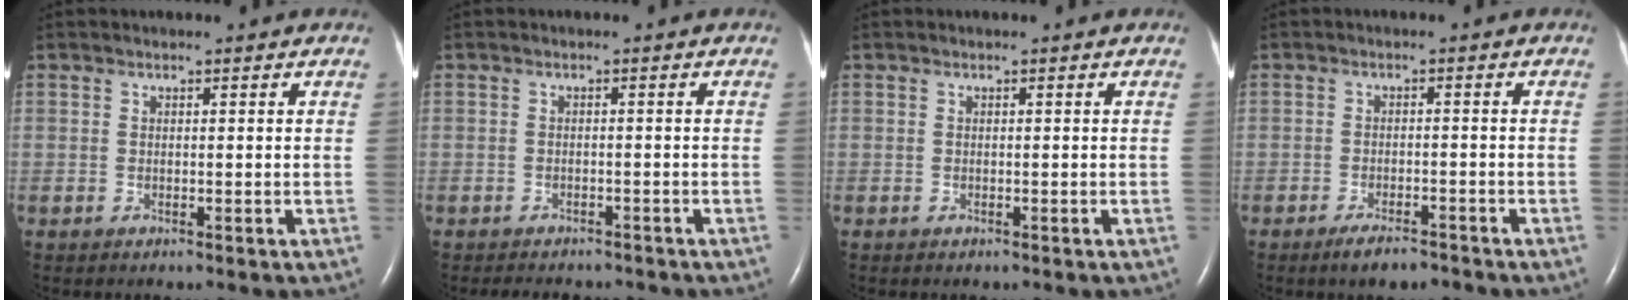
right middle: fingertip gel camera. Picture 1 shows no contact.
{"total": 6.1, "force": [-5.4, 2.1, 1.8], "torque": [-0.025, -0.001, -0.065]}
{"total": 0.0}
{"total": 3.8, "force": [-3.0, 0.9, 2.1], "torque": [-0.045, -0.004, -0.049]}